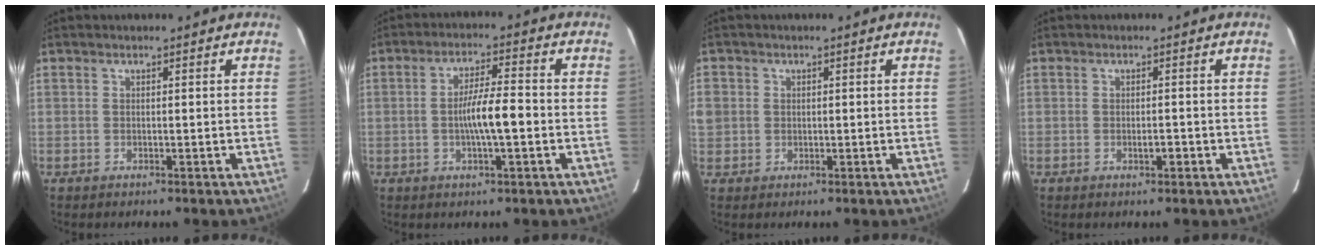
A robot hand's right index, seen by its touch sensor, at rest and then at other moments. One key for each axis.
{"total": 6.6, "fx": -1.2, "fy": 0.7, "fz": 6.5, "tx": -0.121, "ty": 0.006, "tz": -0.022}
{"total": 5.3, "fx": 0.6, "fy": 4.9, "fz": 1.9, "tx": -0.070, "ty": 0.014, "tz": 0.018}
{"total": 1.5, "fx": -0.6, "fy": 0.5, "fz": 1.3, "tx": -0.022, "ty": 0.001, "tz": -0.009}